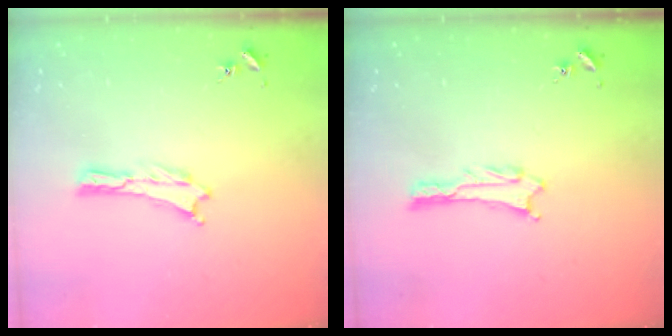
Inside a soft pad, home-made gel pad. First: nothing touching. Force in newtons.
{"total": 1.1, "press": 1.1, "slide": 0.1}